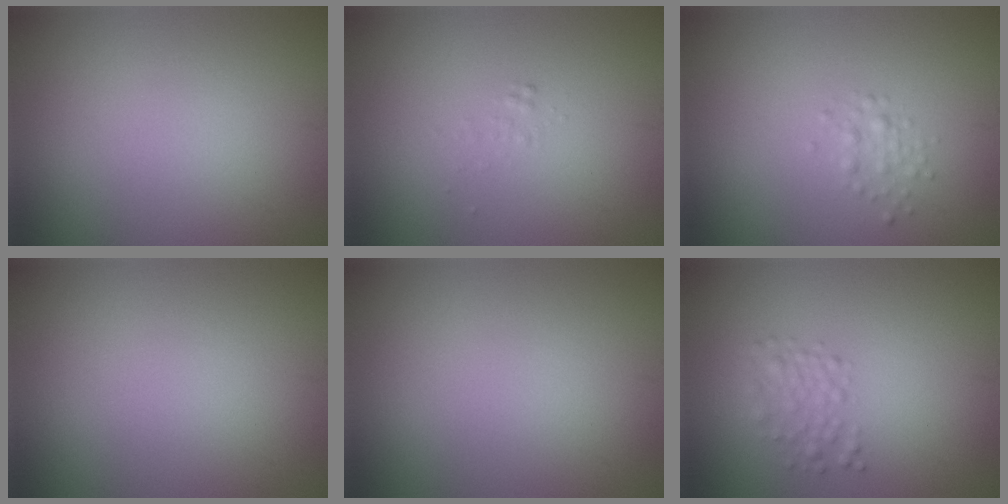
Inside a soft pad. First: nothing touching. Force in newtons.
{"total": 0.5, "press": 0.5, "slide": 0.0}
{"total": 1.2, "press": 1.2, "slide": 0.0}
{"total": 0.0}
{"total": 0.0}
{"total": 1.9, "press": 1.9, "slide": 0.0}